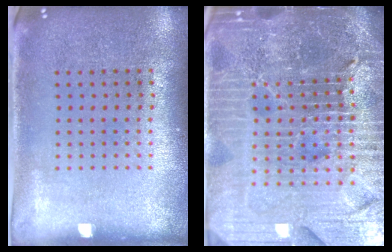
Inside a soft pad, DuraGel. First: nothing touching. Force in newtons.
{"total": 6.9, "press": 6.0, "slide": 3.4}